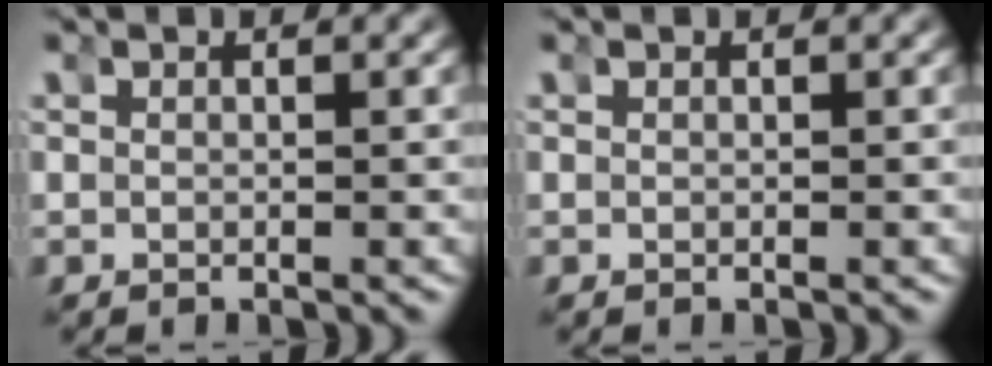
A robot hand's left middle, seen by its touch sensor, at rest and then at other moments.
{"total": 0.0}